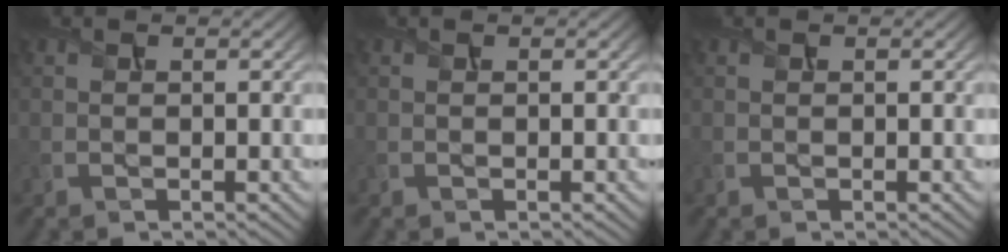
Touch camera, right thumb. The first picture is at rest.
{"total": 0.0}
{"total": 0.0}